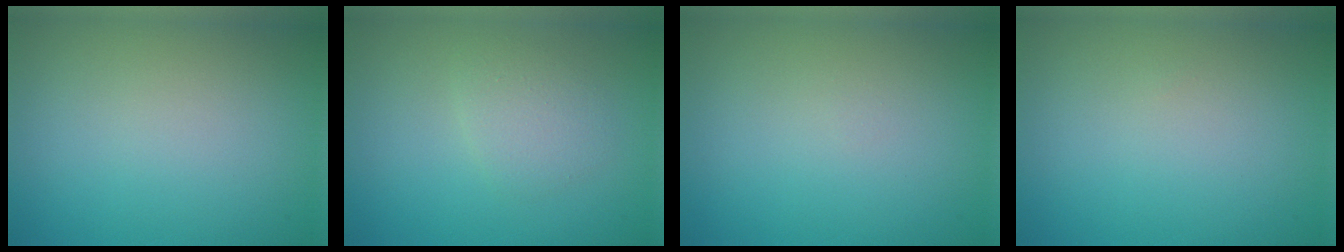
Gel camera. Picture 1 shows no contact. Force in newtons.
{"total": 1.9, "press": 1.9, "slide": 0.1}
{"total": 0.0}
{"total": 0.0}